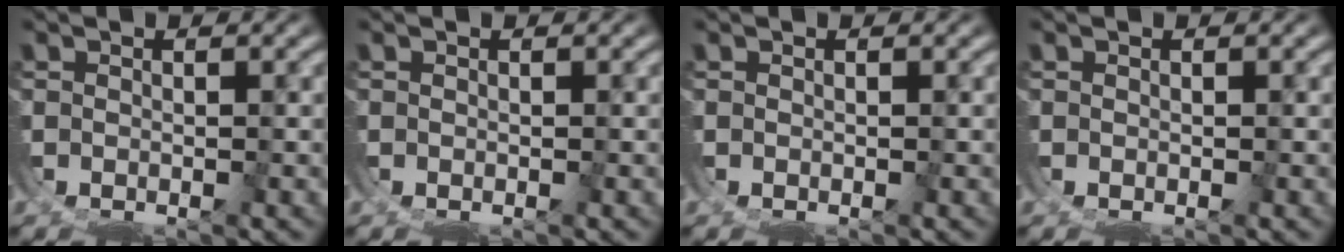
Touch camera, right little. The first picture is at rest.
{"total": 0.0}
{"total": 0.0}
{"total": 0.0}